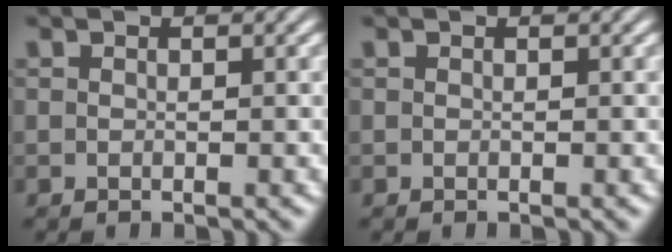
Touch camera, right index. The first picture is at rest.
{"total": 0.0}